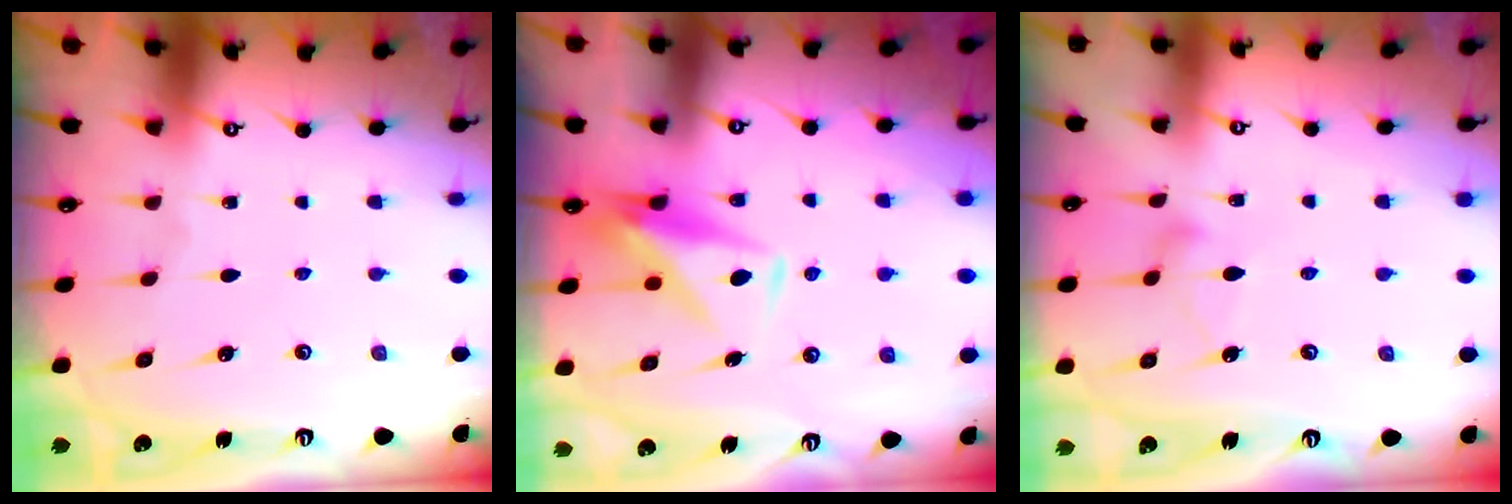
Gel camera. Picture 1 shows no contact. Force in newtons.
{"total": 8.5, "press": 8.5, "slide": 0.4}
{"total": 8.7, "press": 8.7, "slide": 0.4}